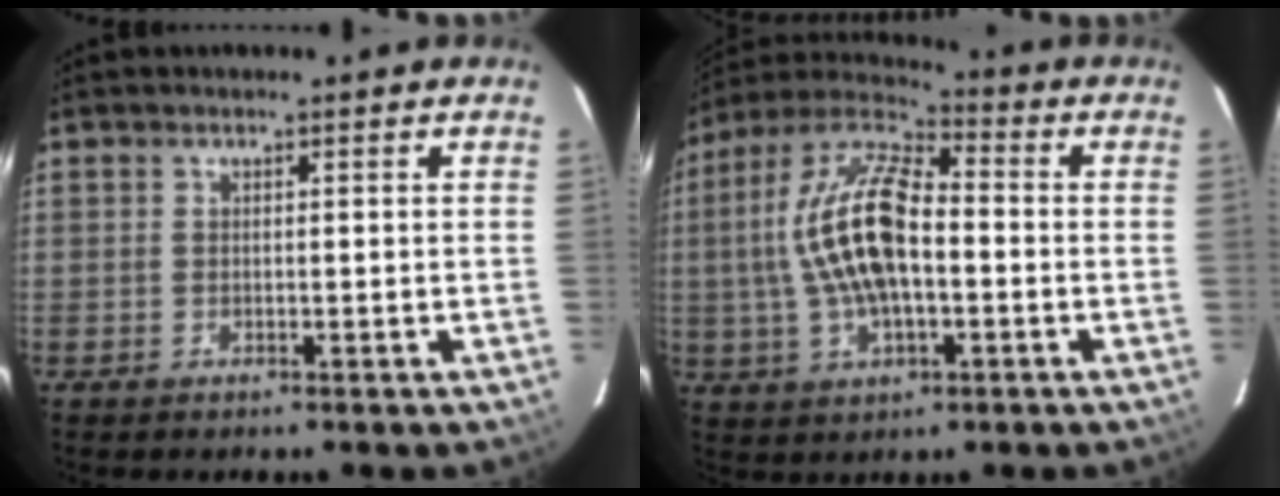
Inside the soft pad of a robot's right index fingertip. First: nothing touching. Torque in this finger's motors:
{"motor_torque": [1.32, -0.65, 1.05, 0.21]}